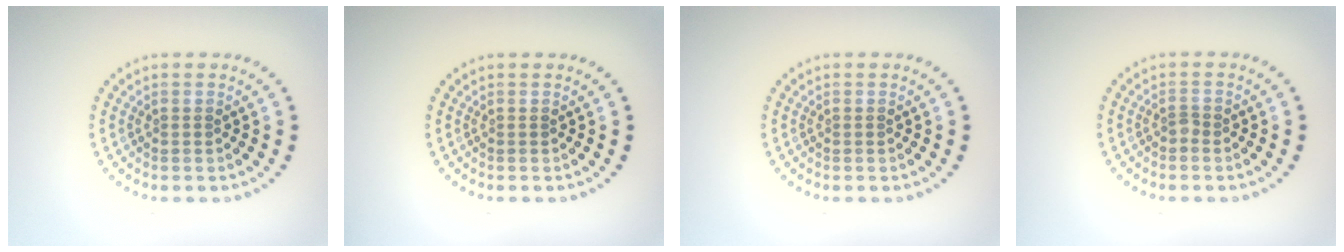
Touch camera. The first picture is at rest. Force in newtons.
{"total": 0.0}
{"total": 0.0}
{"total": 0.7, "press": 0.5, "slide": 0.5}